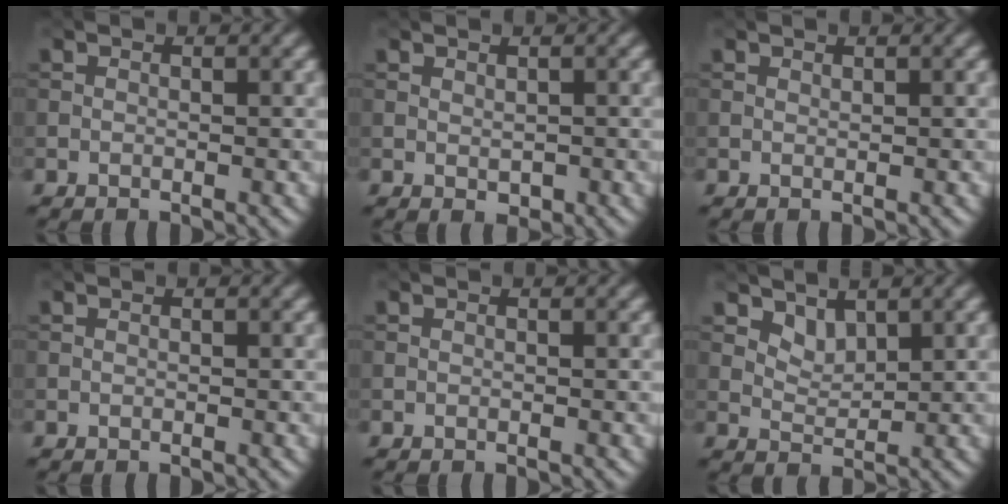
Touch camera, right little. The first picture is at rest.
{"total": 0.7, "force": [0.1, 0.4, 0.5], "torque": [-0.006, -0.005, 0.008]}
{"total": 0.0}
{"total": 0.0}
{"total": 0.0}
{"total": 1.9, "force": [1.5, 0.9, 0.7], "torque": [-0.014, -0.009, 0.028]}